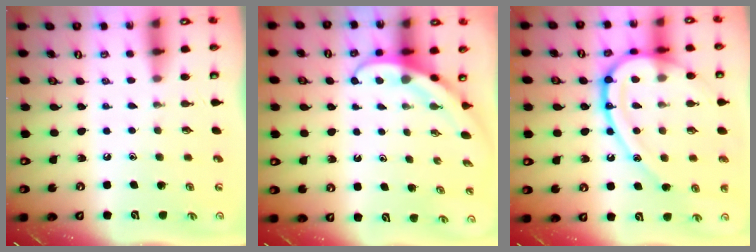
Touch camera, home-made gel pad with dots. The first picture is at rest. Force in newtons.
{"total": 4.0, "press": 3.9, "slide": 0.3}
{"total": 23.4, "press": 23.3, "slide": 2.2}